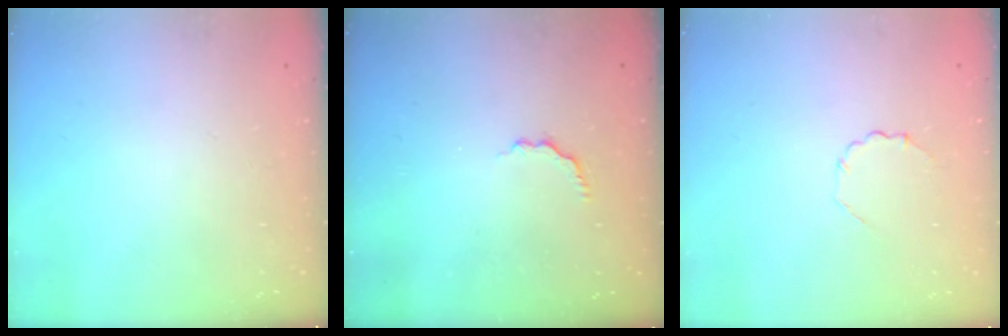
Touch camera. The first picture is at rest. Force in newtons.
{"total": 2.5, "press": 2.3, "slide": 1.0}
{"total": 2.8, "press": 2.6, "slide": 1.1}